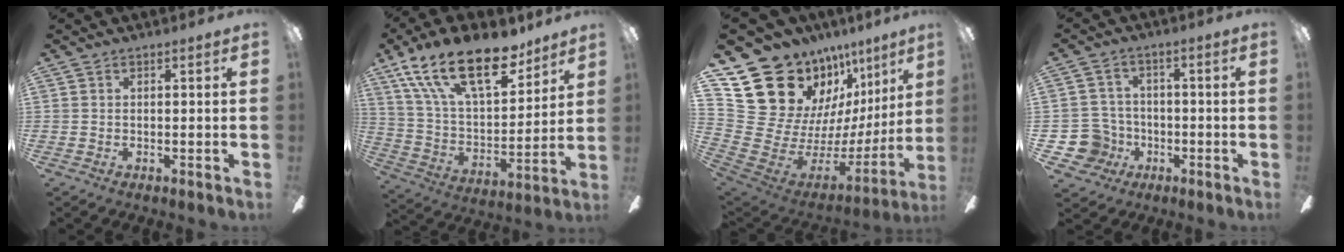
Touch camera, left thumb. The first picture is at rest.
{"total": 23.1, "force": [15.3, 10.1, 14.1], "torque": [-0.258, -0.089, 0.268]}
{"total": 21.3, "force": [14.5, 13.4, 8.0], "torque": [-0.121, -0.134, 0.310]}
{"total": 8.3, "force": [-2.5, 7.8, 1.5], "torque": [-0.069, 0.023, -0.040]}